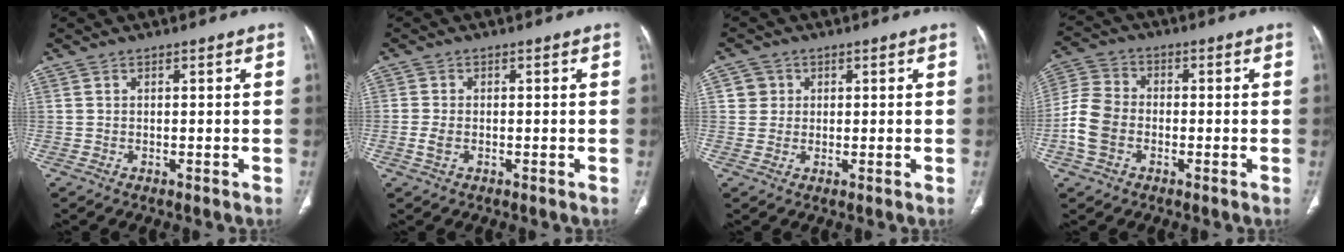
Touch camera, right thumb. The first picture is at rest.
{"total": 2.2, "force": [-0.6, 1.5, 1.6], "torque": [-0.038, 0.003, -0.012]}
{"total": 3.1, "force": [0.8, 3.0, 0.3], "torque": [0.020, 0.004, 0.013]}
{"total": 8.7, "force": [-2.2, 6.5, 5.2], "torque": [-0.109, 0.021, -0.050]}